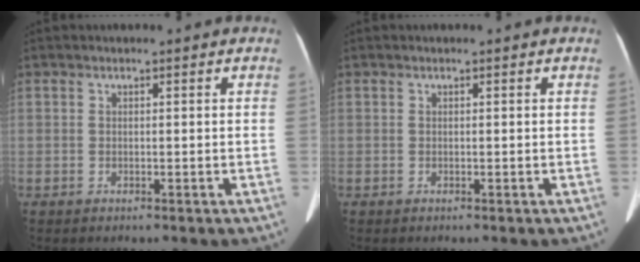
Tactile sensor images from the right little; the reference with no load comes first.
{"total": 0.0}